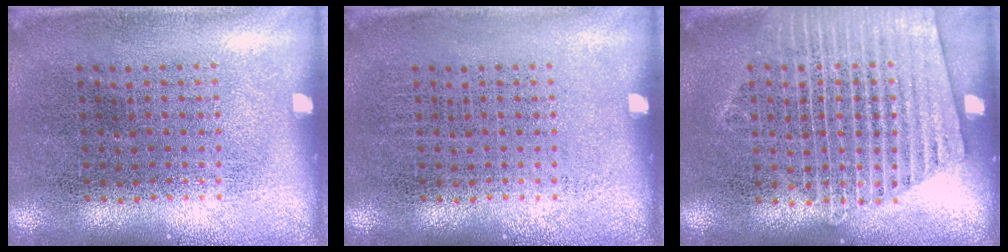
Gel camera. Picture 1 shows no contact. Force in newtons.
{"total": 0.0}
{"total": 1.8, "press": 1.7, "slide": 0.3}